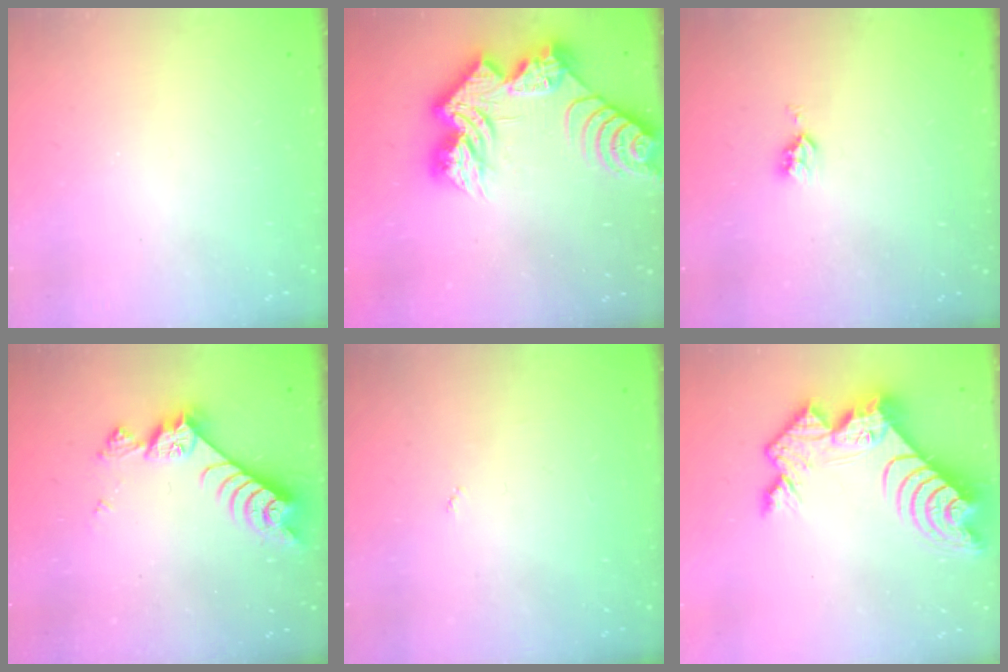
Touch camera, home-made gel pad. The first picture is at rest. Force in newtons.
{"total": 19.6, "press": 19.6, "slide": 1.4}
{"total": 4.4, "press": 4.3, "slide": 0.6}
{"total": 7.7, "press": 7.6, "slide": 1.2}
{"total": 2.7, "press": 2.7, "slide": 0.4}
{"total": 13.4, "press": 13.4, "slide": 1.2}